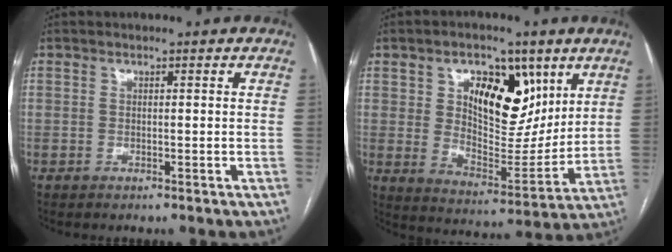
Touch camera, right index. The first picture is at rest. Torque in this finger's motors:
{"motor_torque": [0.73, 0.60, 0.58, 0.10]}